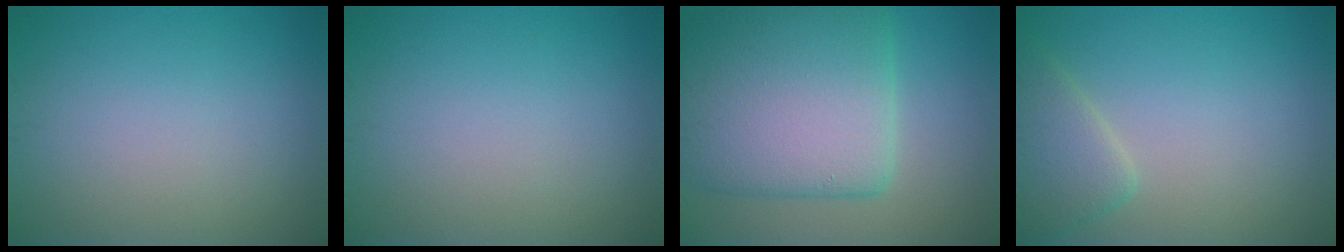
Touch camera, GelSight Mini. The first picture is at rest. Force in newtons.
{"total": 0.0}
{"total": 10.8, "press": 10.7, "slide": 0.7}
{"total": 3.3, "press": 3.3, "slide": 0.2}